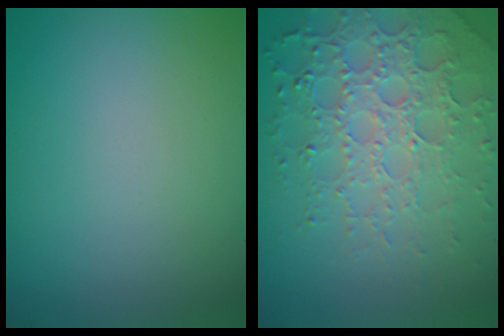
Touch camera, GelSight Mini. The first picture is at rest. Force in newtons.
{"total": 6.2, "press": 4.7, "slide": 4.0}